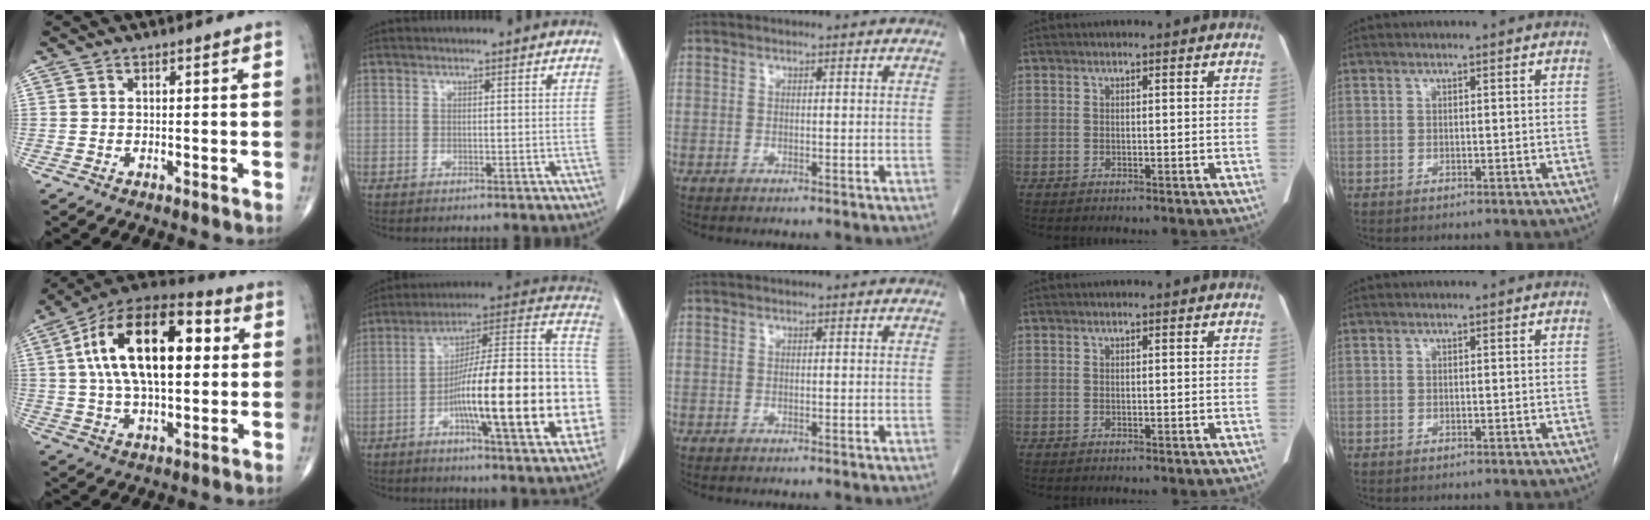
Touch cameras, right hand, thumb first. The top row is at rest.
{"thumb": {"total": 23.3, "force": [4.3, 11.7, 19.7], "torque": [-0.327, 0.020, 0.061]}, "index": {"total": 26.4, "force": [-6.1, 3.9, 25.4], "torque": [-0.312, 0.018, -0.094]}}